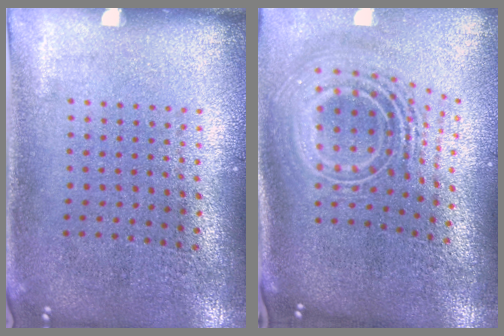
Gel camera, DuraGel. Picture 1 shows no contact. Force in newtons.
{"total": 2.8, "press": 1.9, "slide": 2.1}